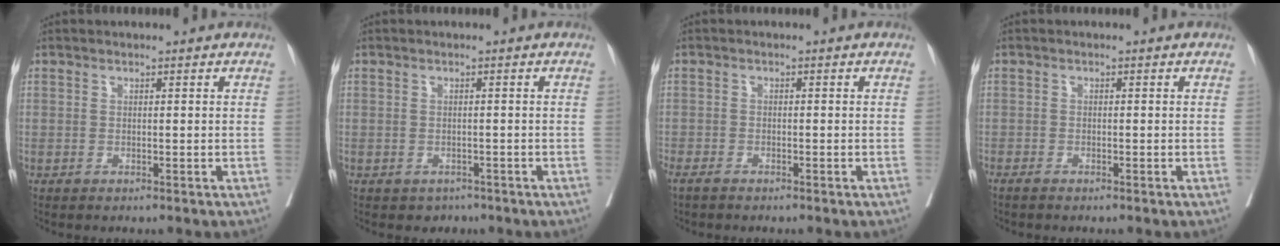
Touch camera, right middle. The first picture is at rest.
{"total": 1.9, "force": [-1.3, 1.3, 0.2], "torque": [-0.002, 0.004, -0.016]}
{"total": 3.2, "force": [-2.6, 0.7, 1.7], "torque": [-0.032, -0.009, -0.043]}
{"total": 0.9, "force": [-0.8, 0.1, 0.4], "torque": [-0.011, -0.002, -0.015]}